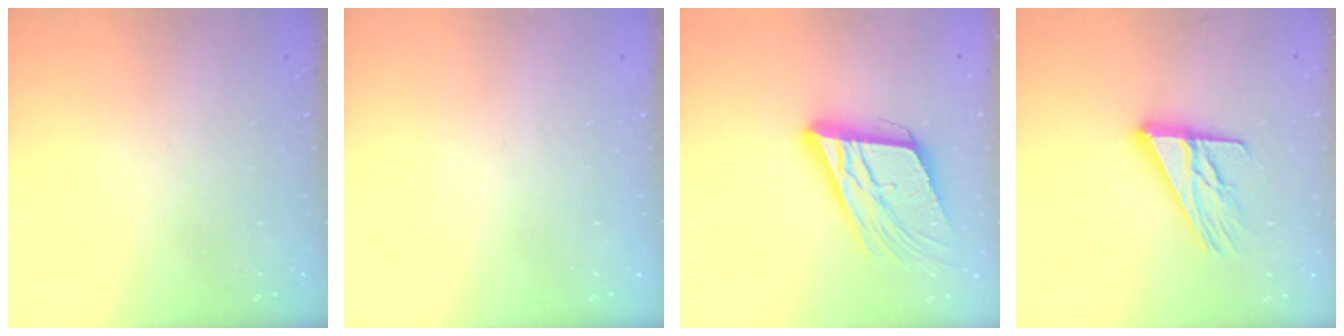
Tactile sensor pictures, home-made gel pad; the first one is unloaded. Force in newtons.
{"total": 0.0}
{"total": 16.9, "press": 16.5, "slide": 3.6}
{"total": 13.9, "press": 13.9, "slide": 1.1}